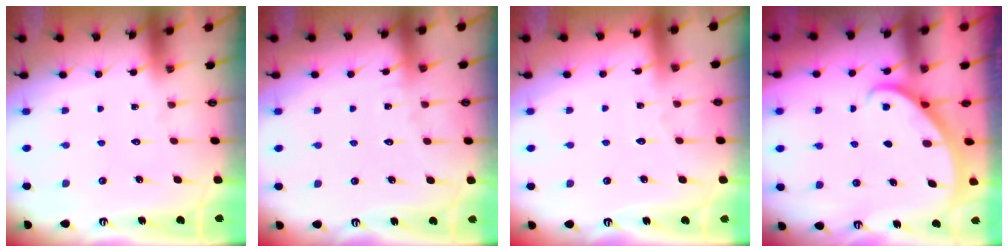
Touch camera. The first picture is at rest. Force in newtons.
{"total": 3.7, "press": 3.7, "slide": 0.5}
{"total": 2.6, "press": 2.6, "slide": 0.4}
{"total": 1.9, "press": 1.9, "slide": 0.2}